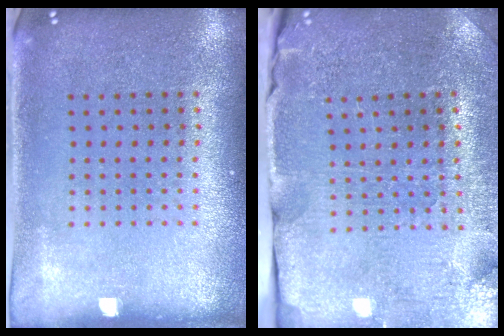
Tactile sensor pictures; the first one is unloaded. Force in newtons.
{"total": 3.6, "press": 3.6, "slide": 0.4}